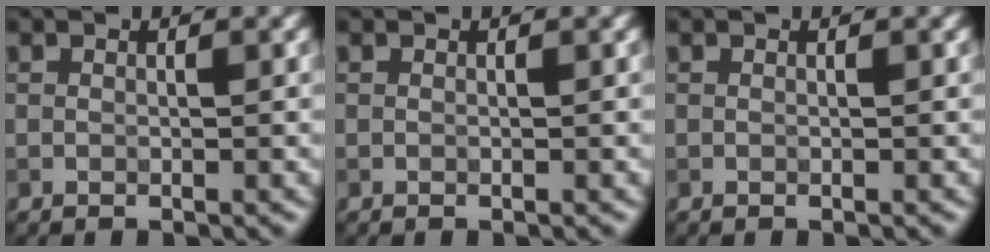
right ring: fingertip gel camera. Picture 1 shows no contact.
{"total": 0.0}
{"total": 0.0}